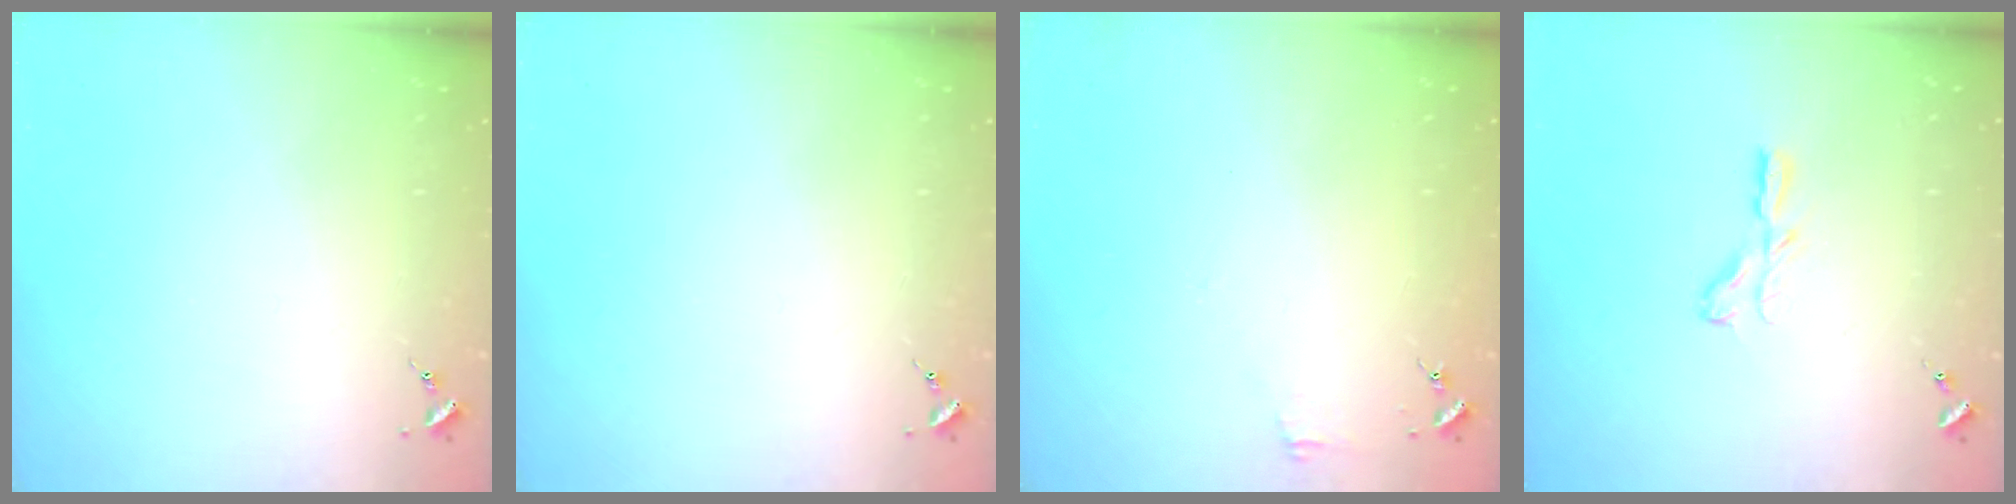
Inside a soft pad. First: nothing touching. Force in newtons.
{"total": 0.0}
{"total": 3.7, "press": 3.7, "slide": 0.3}
{"total": 6.4, "press": 6.4, "slide": 0.5}